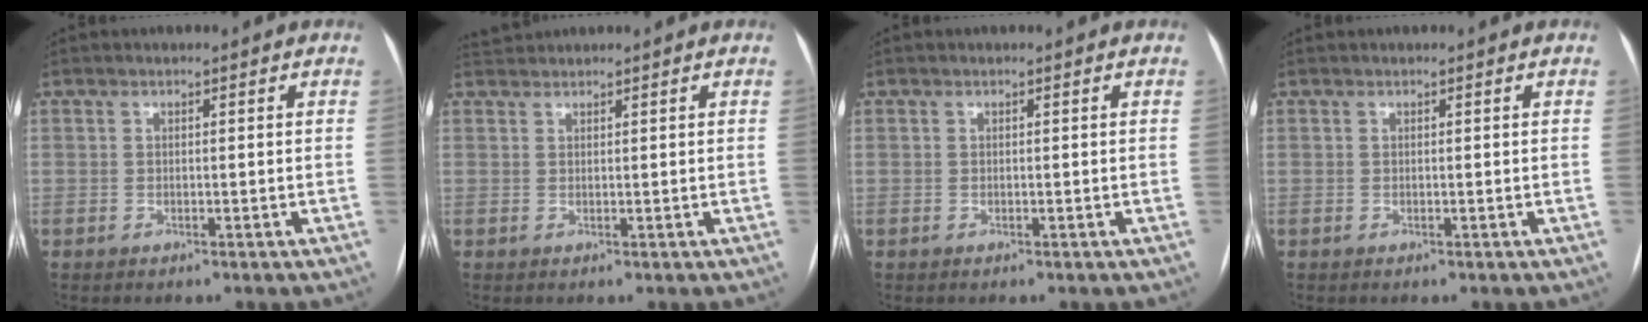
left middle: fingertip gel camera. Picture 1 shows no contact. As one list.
[{"total": 1.7, "force": [1.6, -0.1, -0.3], "torque": [-0.005, 0.015, 0.039]}, {"total": 0.0}, {"total": 0.0}]